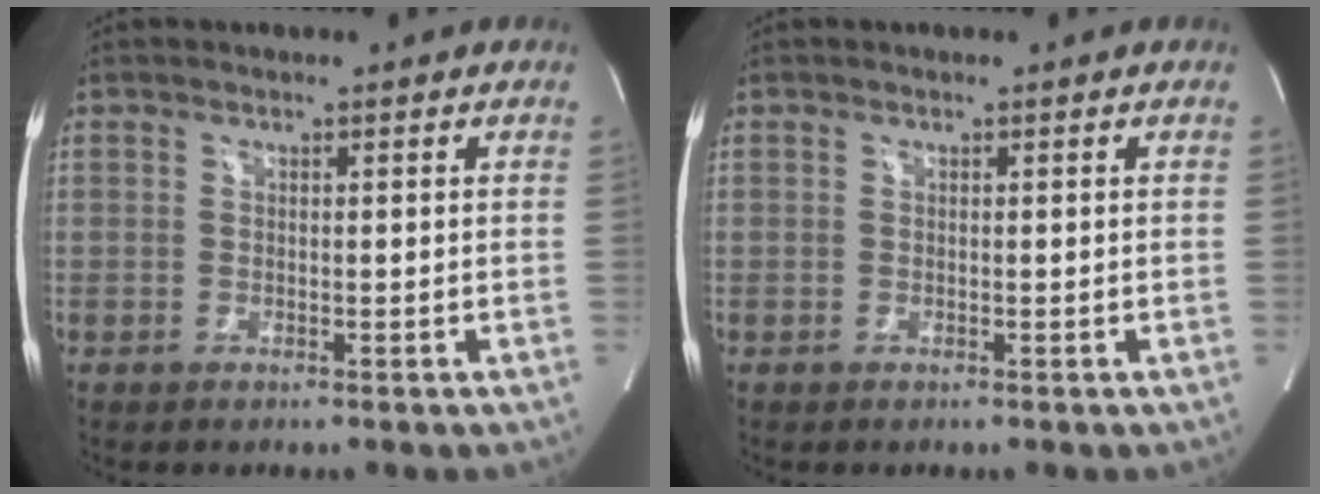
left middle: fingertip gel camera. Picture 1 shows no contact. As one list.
[{"total": 0.0}]